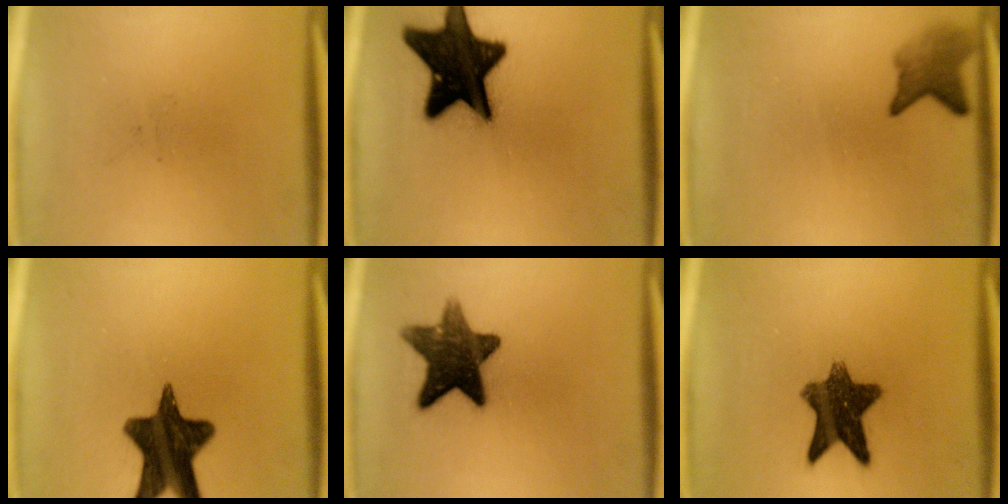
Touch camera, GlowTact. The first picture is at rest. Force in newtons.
{"total": 20.0}
{"total": 4.1}
{"total": 14.7}
{"total": 12.3}
{"total": 10.6}